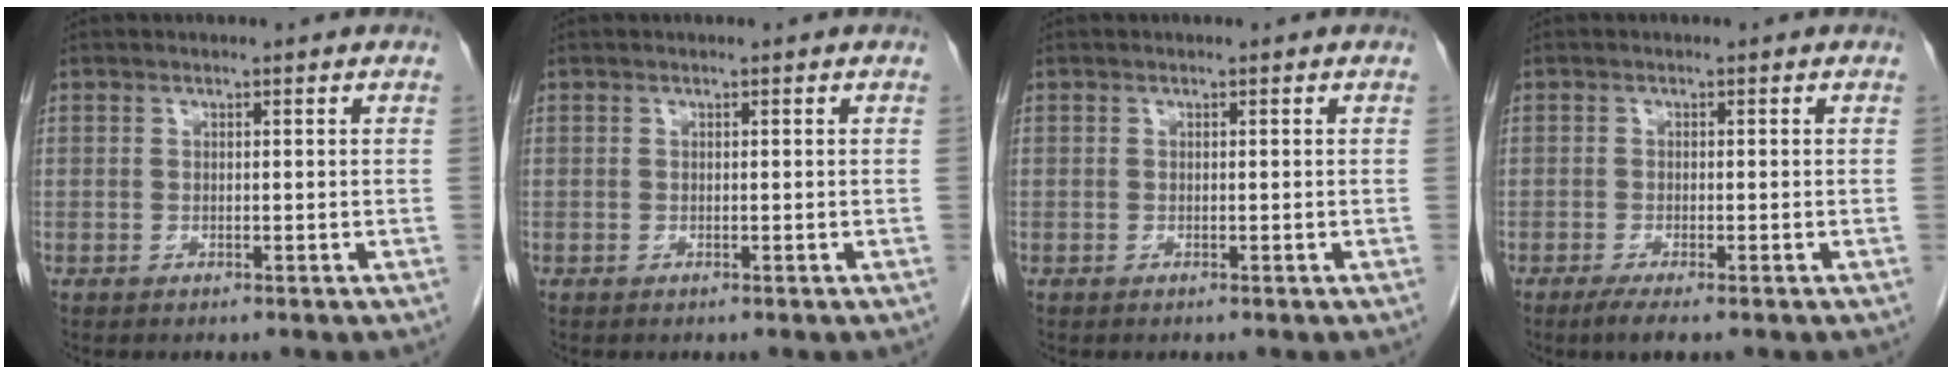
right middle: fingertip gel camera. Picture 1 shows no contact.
{"total": 0.0}
{"total": 0.0}
{"total": 2.4, "force": [-1.6, 0.1, 1.8], "torque": [-0.036, -0.008, -0.031]}